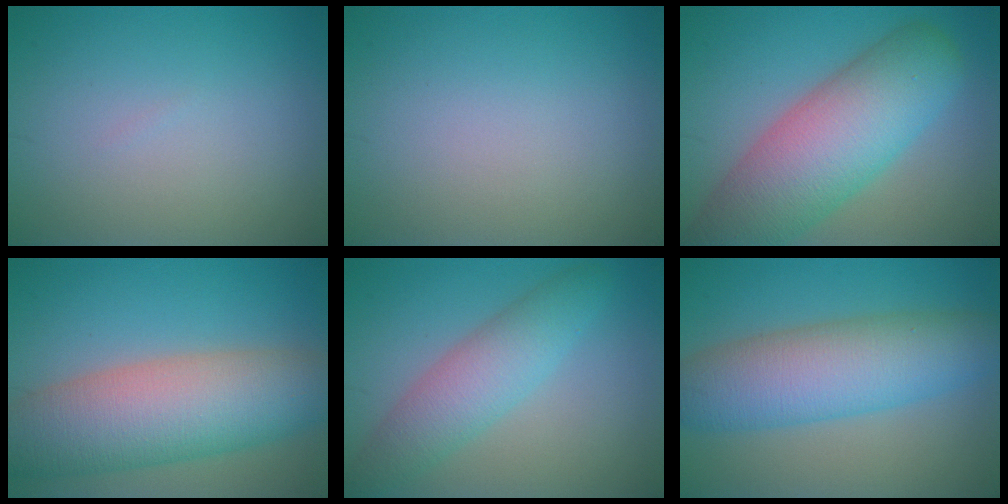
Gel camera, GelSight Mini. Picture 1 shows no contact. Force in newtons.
{"total": 0.0}
{"total": 10.3, "press": 10.3, "slide": 0.5}
{"total": 10.4, "press": 10.4, "slide": 0.6}
{"total": 4.7, "press": 4.7, "slide": 0.1}
{"total": 8.3, "press": 8.2, "slide": 0.4}